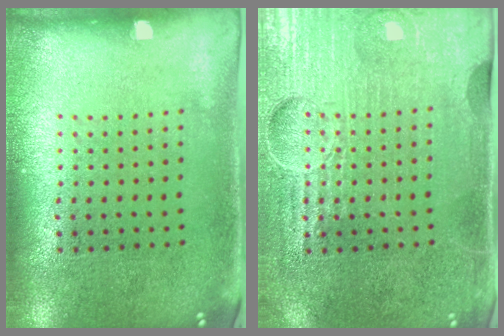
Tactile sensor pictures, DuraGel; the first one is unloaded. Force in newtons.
{"total": 4.3, "press": 4.1, "slide": 1.4}